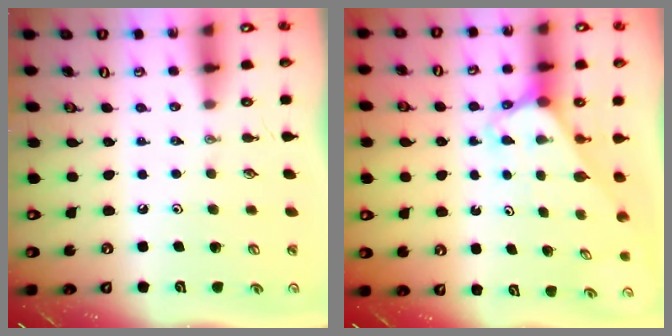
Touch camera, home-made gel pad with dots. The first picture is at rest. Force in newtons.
{"total": 2.7, "press": 2.7, "slide": 0.2}